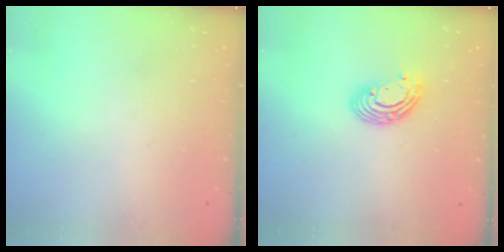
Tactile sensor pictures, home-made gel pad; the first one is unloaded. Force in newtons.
{"total": 9.0, "press": 9.0, "slide": 0.7}